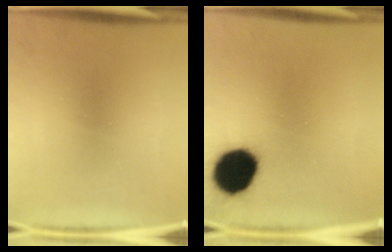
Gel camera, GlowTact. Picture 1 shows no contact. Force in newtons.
{"total": 14.9}